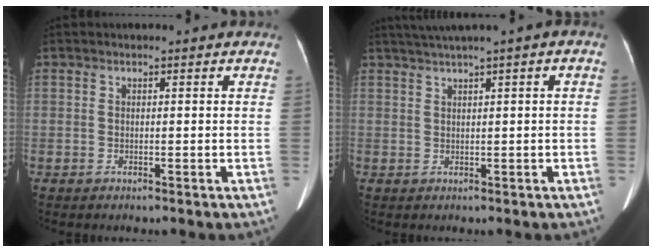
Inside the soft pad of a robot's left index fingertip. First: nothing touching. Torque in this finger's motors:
{"motor_torque": [0.45, -0.72, 0.14, 0.01]}